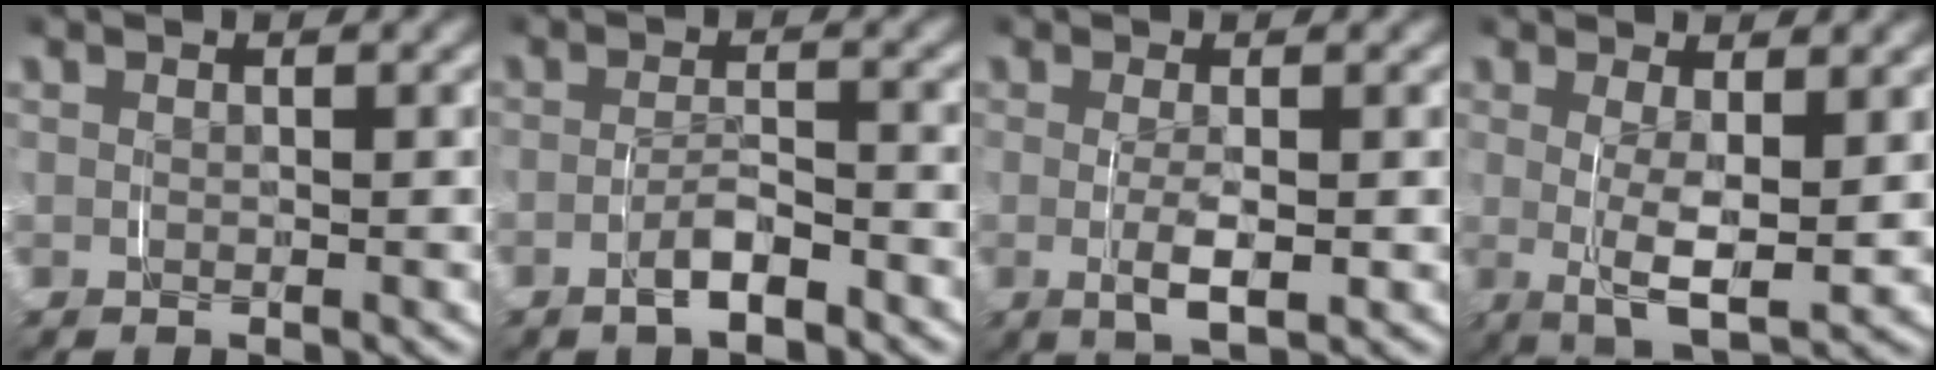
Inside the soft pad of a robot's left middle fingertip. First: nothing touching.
{"total": 2.5, "force": [-1.8, 0.6, 1.5], "torque": [-0.026, 0.001, -0.035]}
{"total": 3.1, "force": [-0.4, 0.9, 3.0], "torque": [-0.054, -0.007, -0.003]}
{"total": 5.4, "force": [0.1, 1.8, 5.0], "torque": [-0.092, -0.020, 0.007]}